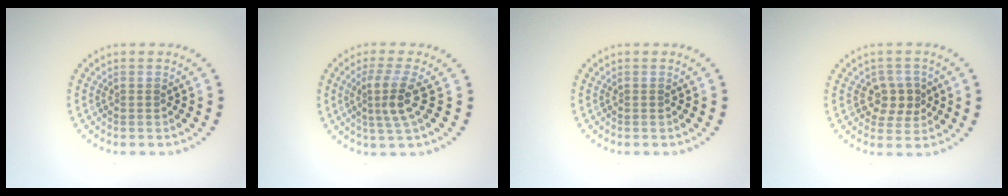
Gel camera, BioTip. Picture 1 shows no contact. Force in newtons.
{"total": 3.1, "press": 2.3, "slide": 2.1}
{"total": 0.0}
{"total": 2.8, "press": 2.7, "slide": 1.0}